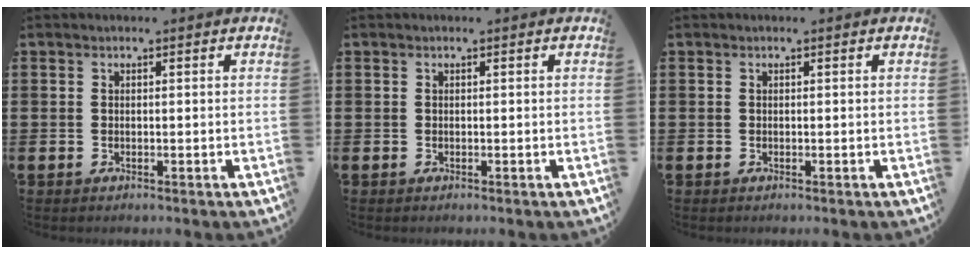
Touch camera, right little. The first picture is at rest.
{"total": 0.0}
{"total": 0.0}